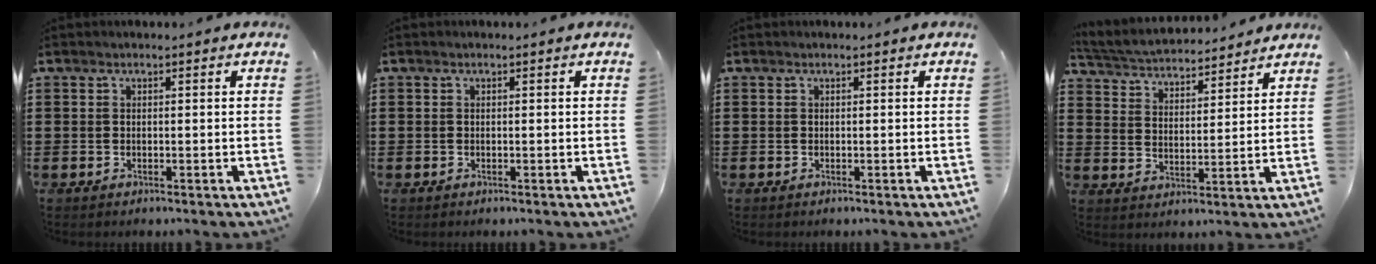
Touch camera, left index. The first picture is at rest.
{"total": 0.0}
{"total": 0.0}
{"total": 3.9, "force": [3.9, 0.5, 0.5], "torque": [-0.033, -0.026, 0.063]}